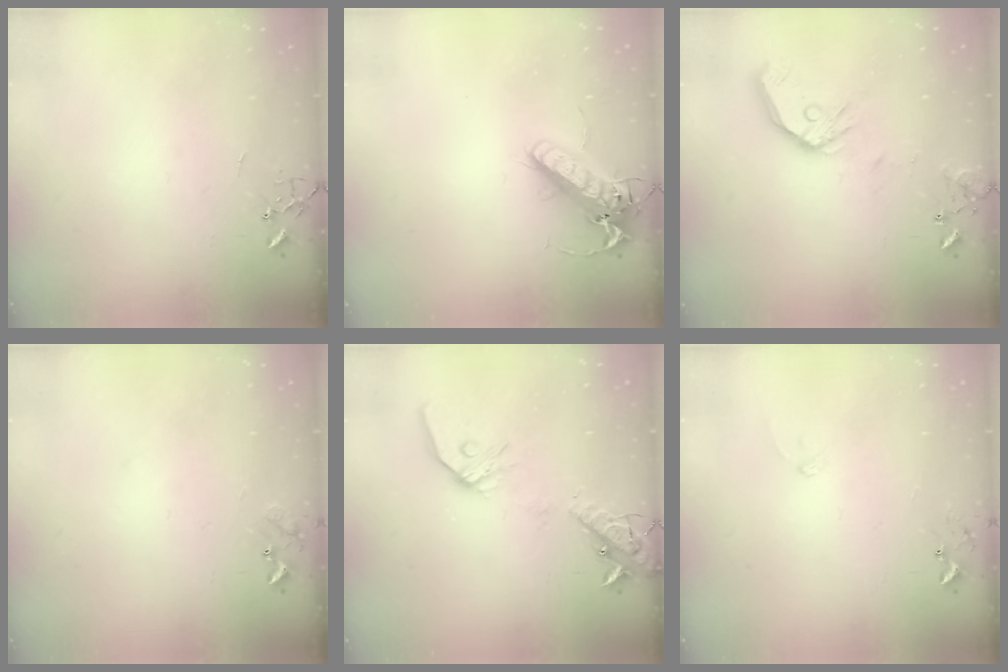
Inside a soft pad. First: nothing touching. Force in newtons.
{"total": 15.9, "press": 15.7, "slide": 2.8}
{"total": 13.4, "press": 13.2, "slide": 2.1}
{"total": 8.4, "press": 8.4, "slide": 0.5}
{"total": 15.2, "press": 14.9, "slide": 3.0}
{"total": 7.8, "press": 7.7, "slide": 0.5}